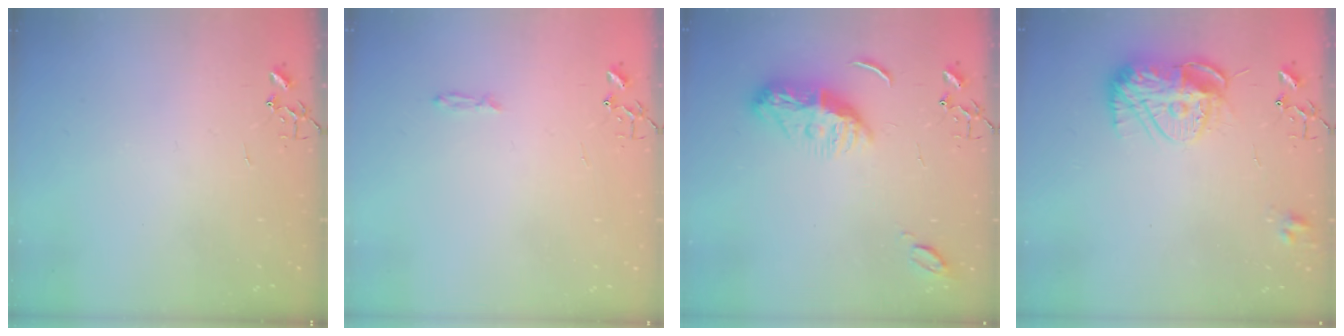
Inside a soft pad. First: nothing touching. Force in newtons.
{"total": 3.4, "press": 3.4, "slide": 0.4}
{"total": 10.4, "press": 10.4, "slide": 0.1}
{"total": 12.6, "press": 12.6, "slide": 1.1}